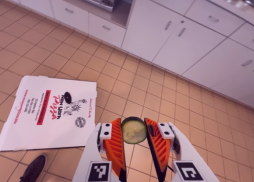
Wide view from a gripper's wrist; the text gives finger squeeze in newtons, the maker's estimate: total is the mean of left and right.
{"total": 7.9, "left": 7.7, "right": 8.2}